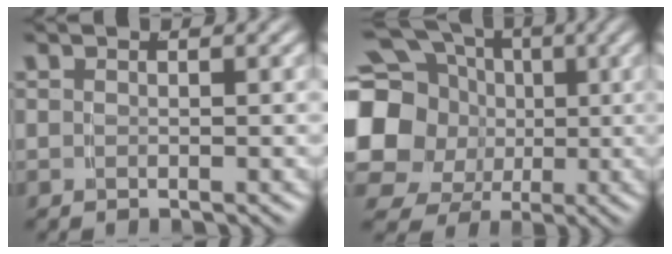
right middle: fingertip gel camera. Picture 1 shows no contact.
{"total": 13.8, "force": [1.5, 11.8, 7.1], "torque": [-0.138, -0.020, 0.012]}